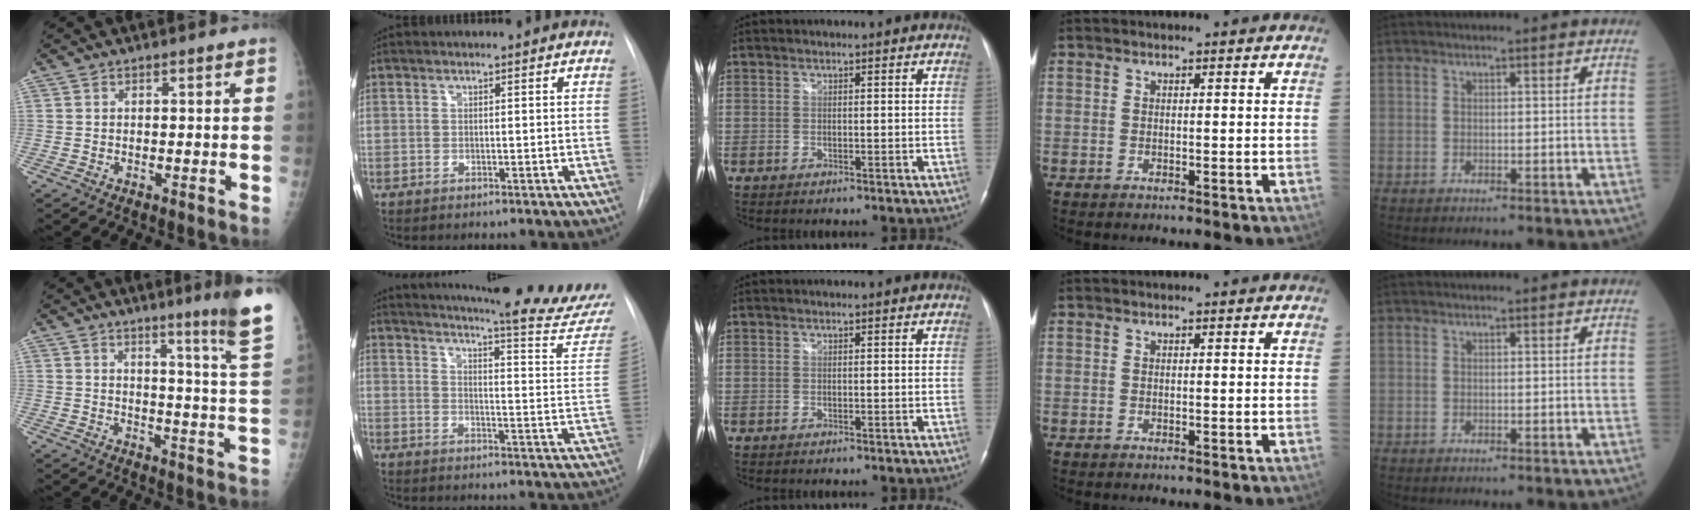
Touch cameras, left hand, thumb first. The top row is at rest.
{"thumb": {"total": 13.3, "force": [9.3, -0.7, 9.4], "torque": [-0.114, -0.080, 0.113]}, "index": {"total": 24.5, "force": [23.0, 0.5, 8.5], "torque": [-0.121, -0.109, 0.269]}}